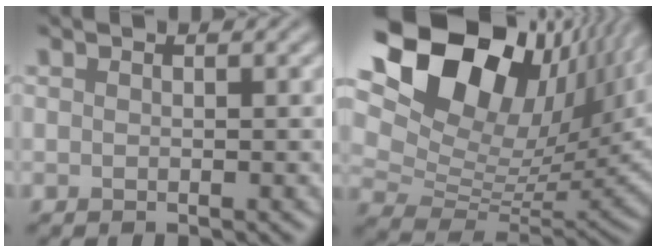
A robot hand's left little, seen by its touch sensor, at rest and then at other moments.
{"total": 19.2, "force": [9.5, 11.5, 12.0], "torque": [-0.218, 0.054, 0.155]}